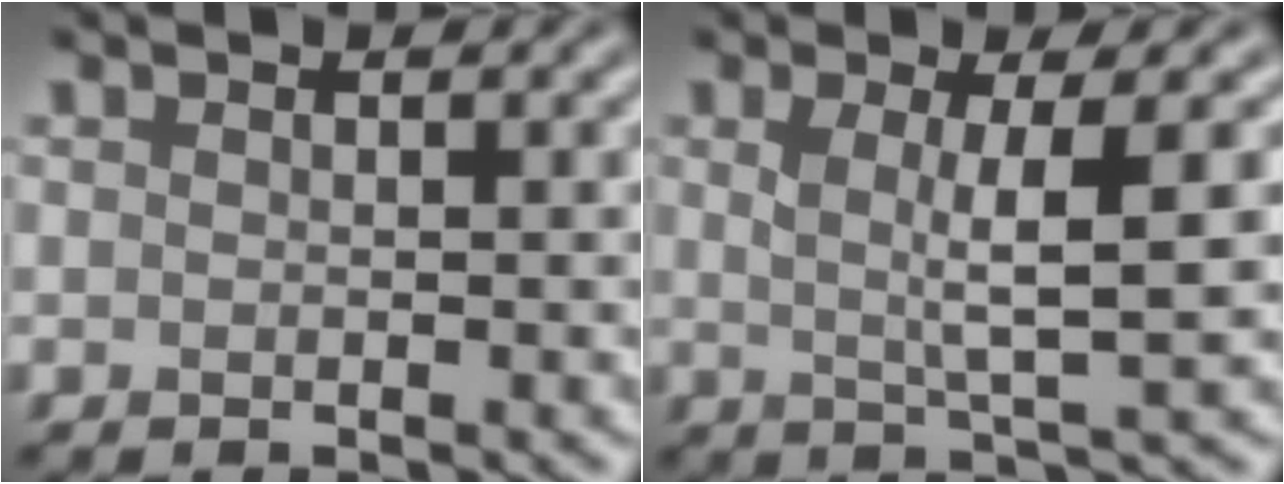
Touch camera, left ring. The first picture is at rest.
{"total": 4.4, "force": [0.6, 0.9, 4.2], "torque": [-0.068, -0.002, 0.010]}